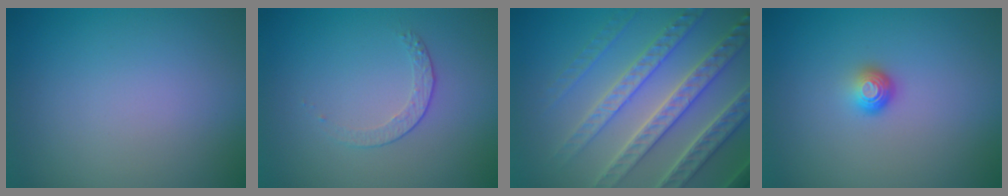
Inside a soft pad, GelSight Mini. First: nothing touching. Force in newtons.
{"total": 1.5, "press": 0.9, "slide": 1.2}
{"total": 7.1, "press": 6.9, "slide": 1.7}
{"total": 1.4, "press": 1.1, "slide": 1.0}